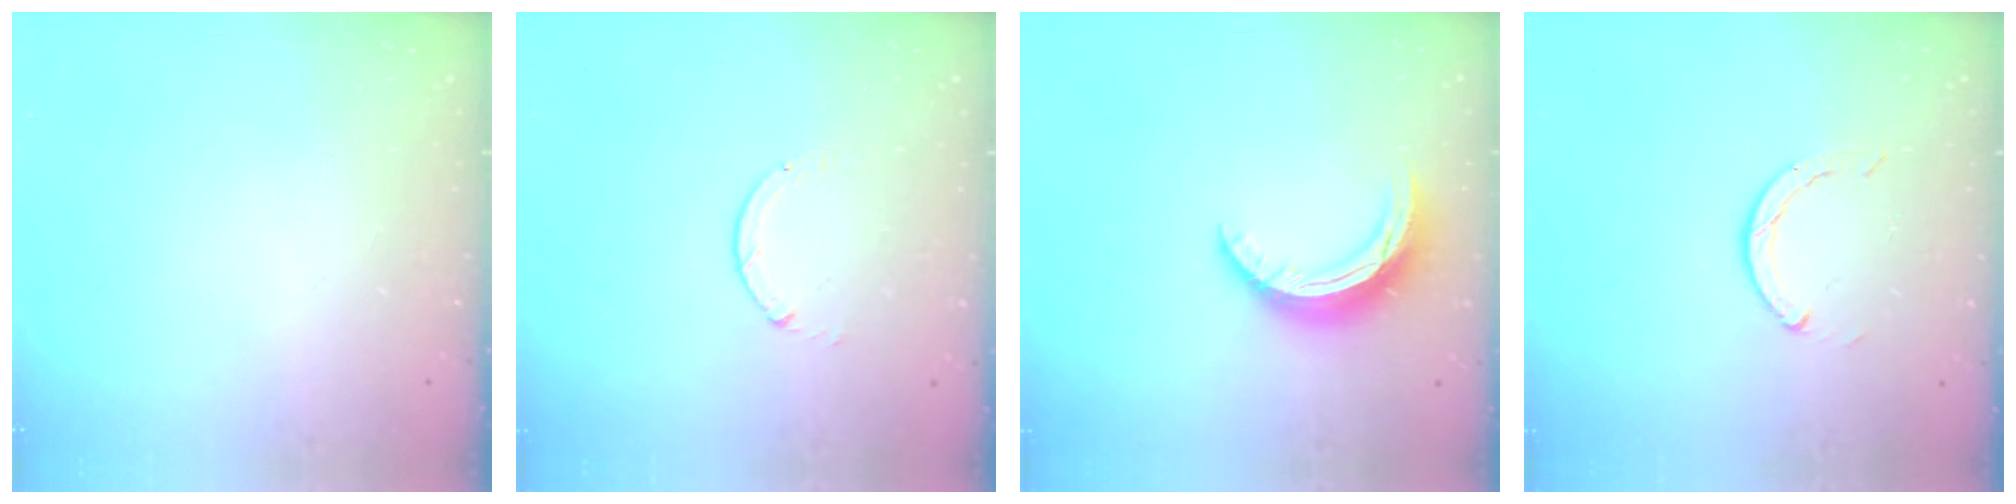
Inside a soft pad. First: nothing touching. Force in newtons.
{"total": 0.8, "press": 0.7, "slide": 0.1}
{"total": 9.9, "press": 9.9, "slide": 0.7}
{"total": 2.2, "press": 2.2, "slide": 0.3}